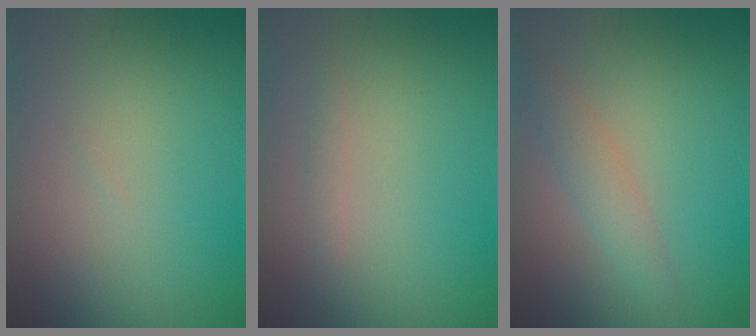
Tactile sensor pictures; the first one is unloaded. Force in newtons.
{"total": 0.8, "press": 0.8, "slide": 0.0}
{"total": 2.3, "press": 2.3, "slide": 0.0}